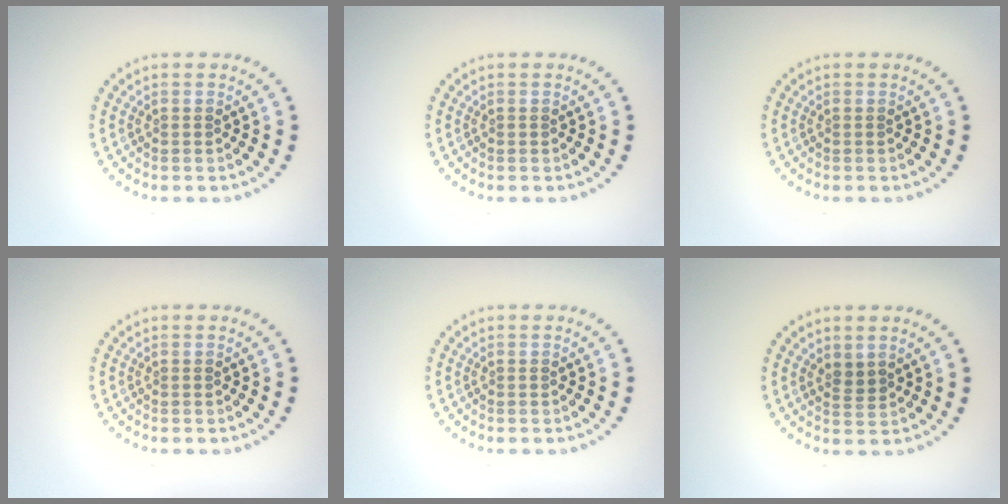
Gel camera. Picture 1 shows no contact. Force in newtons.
{"total": 0.0}
{"total": 0.0}
{"total": 0.0}
{"total": 0.0}
{"total": 1.3, "press": 1.0, "slide": 0.8}